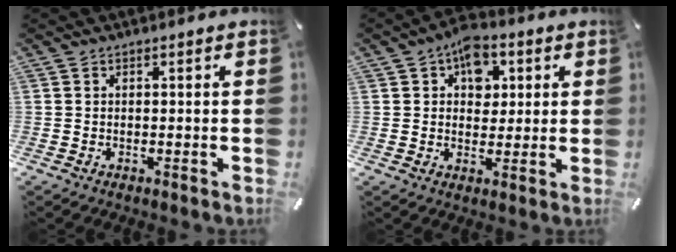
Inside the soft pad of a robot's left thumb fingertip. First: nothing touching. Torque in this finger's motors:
{"motor_torque": [0.23, 0.18, 0.08, 0.06, 0.08]}